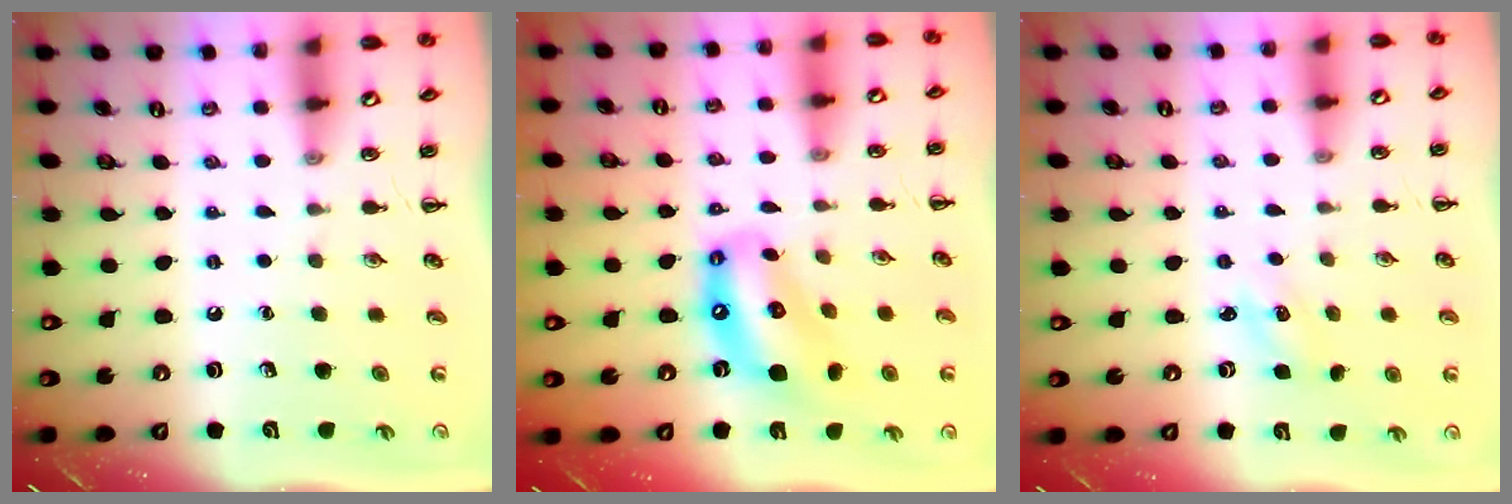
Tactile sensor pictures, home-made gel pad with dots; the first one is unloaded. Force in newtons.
{"total": 12.6, "press": 12.2, "slide": 3.2}
{"total": 1.8, "press": 1.7, "slide": 0.5}